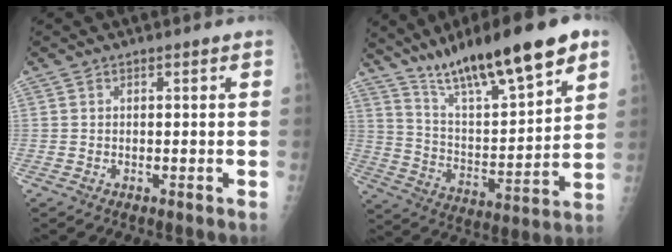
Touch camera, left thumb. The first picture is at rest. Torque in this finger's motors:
{"motor_torque": [0.14, 0.40, 1.57, -1.21, 0.24]}